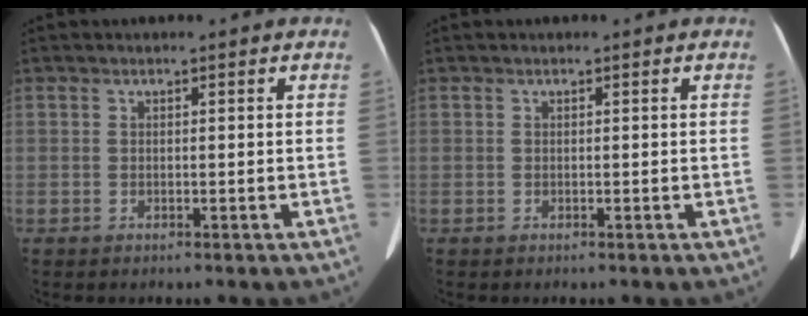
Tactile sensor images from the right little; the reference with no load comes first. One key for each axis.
{"total": 0.0}